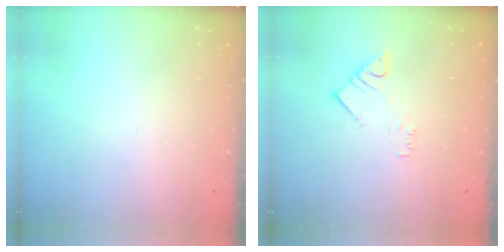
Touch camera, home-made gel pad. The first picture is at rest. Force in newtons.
{"total": 3.3, "press": 3.2, "slide": 0.6}